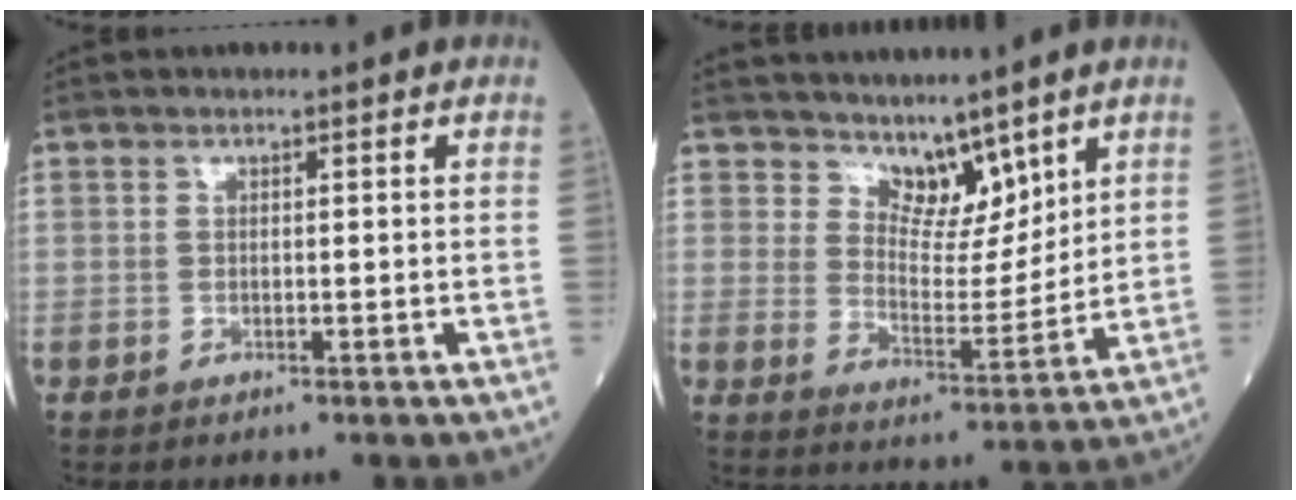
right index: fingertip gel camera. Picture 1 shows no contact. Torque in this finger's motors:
{"motor_torque": [-0.64, 0.51, -0.14, -0.03]}